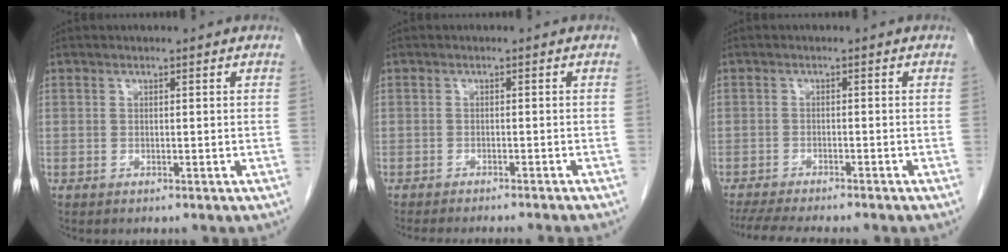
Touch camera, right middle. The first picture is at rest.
{"total": 10.2, "force": [-9.2, 0.6, 4.2], "torque": [-0.037, -0.018, -0.113]}
{"total": 9.6, "force": [-8.4, 0.9, 4.7], "torque": [-0.064, -0.013, -0.125]}